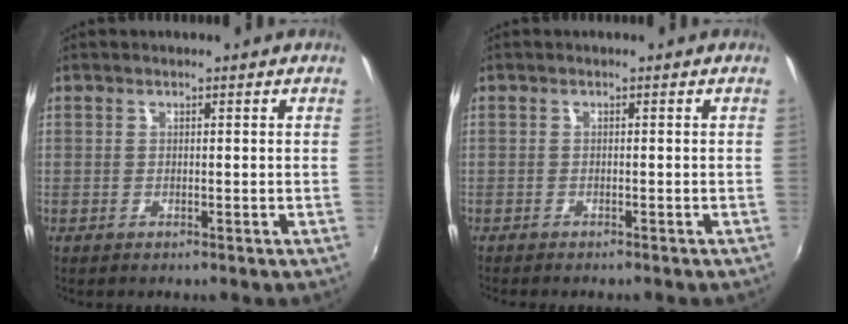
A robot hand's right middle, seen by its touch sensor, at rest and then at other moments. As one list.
[{"total": 1.7, "force": [-1.6, 0.3, 0.7], "torque": [-0.020, -0.009, -0.026]}]